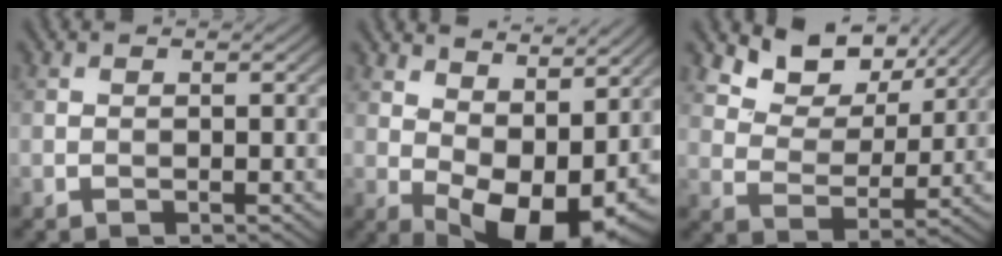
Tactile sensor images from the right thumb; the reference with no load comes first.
{"total": 12.8, "force": [2.8, 7.1, 10.2], "torque": [-0.153, -0.010, 0.066]}
{"total": 8.7, "force": [6.1, 4.8, 4.0], "torque": [-0.082, -0.012, 0.116]}